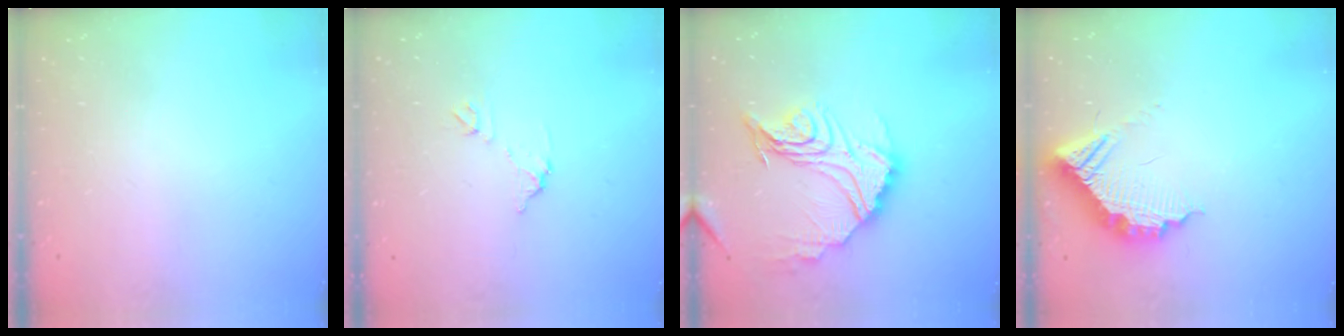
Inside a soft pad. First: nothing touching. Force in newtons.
{"total": 6.5, "press": 6.5, "slide": 0.4}
{"total": 19.9, "press": 19.8, "slide": 1.6}
{"total": 12.3, "press": 12.3, "slide": 0.7}